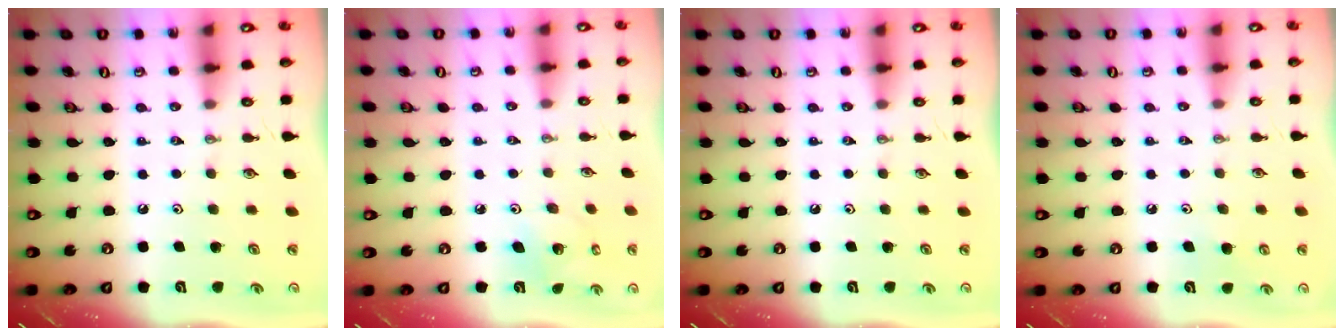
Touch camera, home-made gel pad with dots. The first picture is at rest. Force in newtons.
{"total": 4.4, "press": 4.4, "slide": 0.2}
{"total": 0.0}
{"total": 4.9, "press": 4.5, "slide": 1.9}